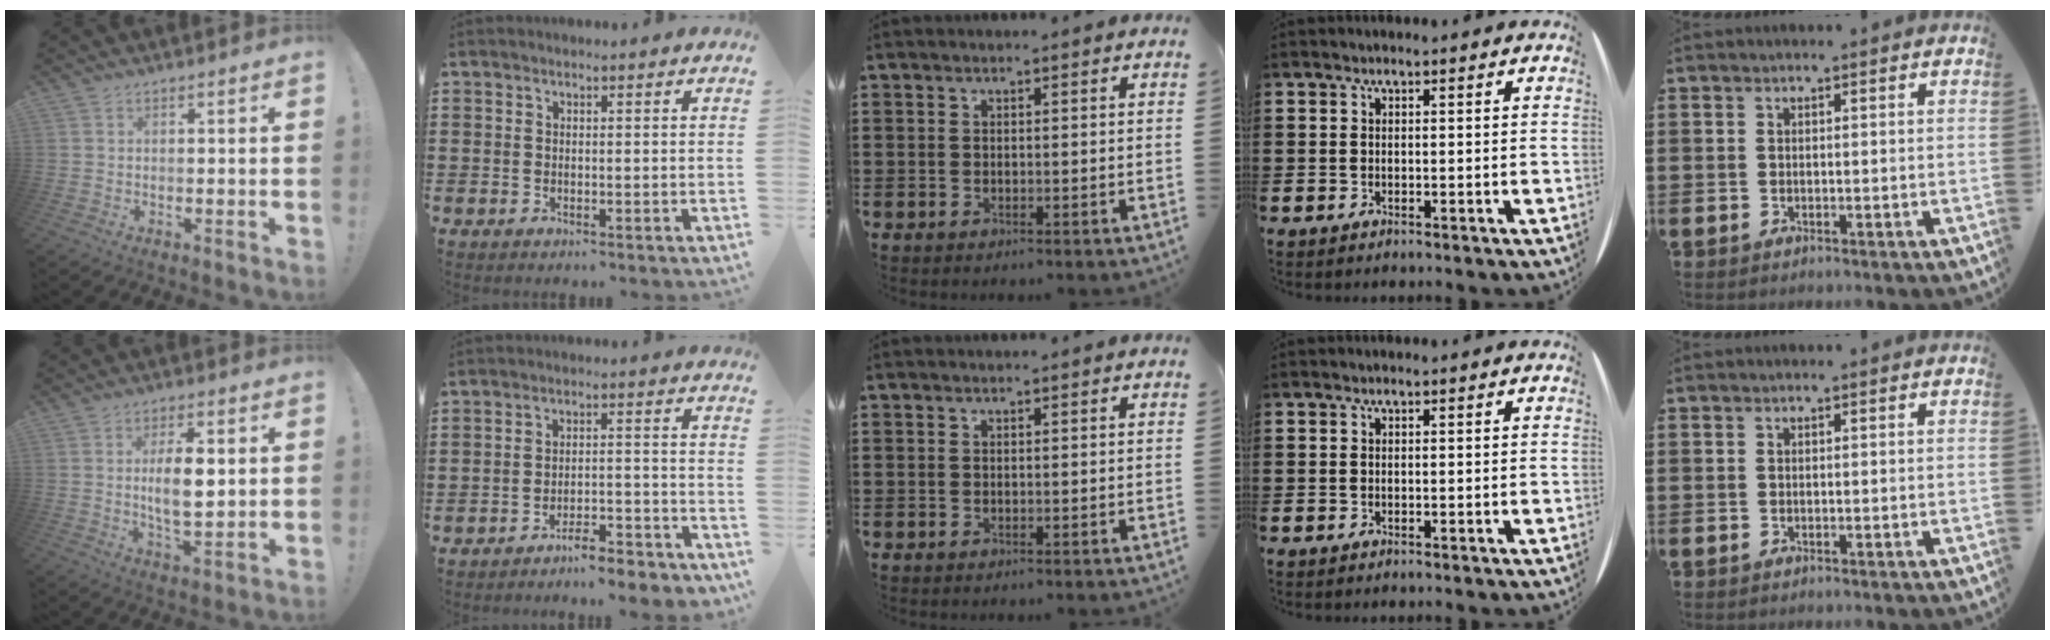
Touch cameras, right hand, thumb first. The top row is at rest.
{"thumb": {"total": 9.6, "force": [1.1, 4.0, 8.7], "torque": [-0.152, -0.009, 0.009]}, "index": {"total": 4.9, "force": [-4.7, 0.2, 1.3], "torque": [-0.023, 0.003, -0.095]}}